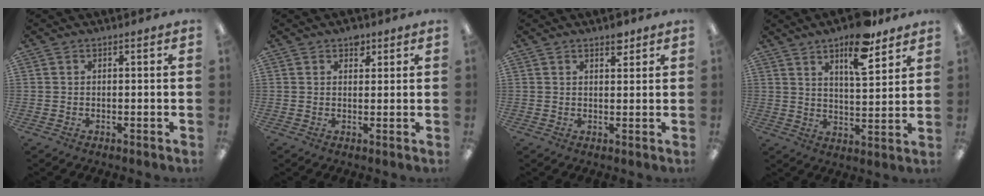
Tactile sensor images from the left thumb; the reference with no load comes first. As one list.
[{"total": 3.0, "force": [2.0, 1.8, 1.3], "torque": [-0.004, -0.007, 0.032]}, {"total": 3.2, "force": [2.4, 1.4, 1.6], "torque": [-0.004, -0.015, 0.037]}, {"total": 11.9, "force": [8.3, 4.0, 7.5], "torque": [-0.103, -0.047, 0.138]}]